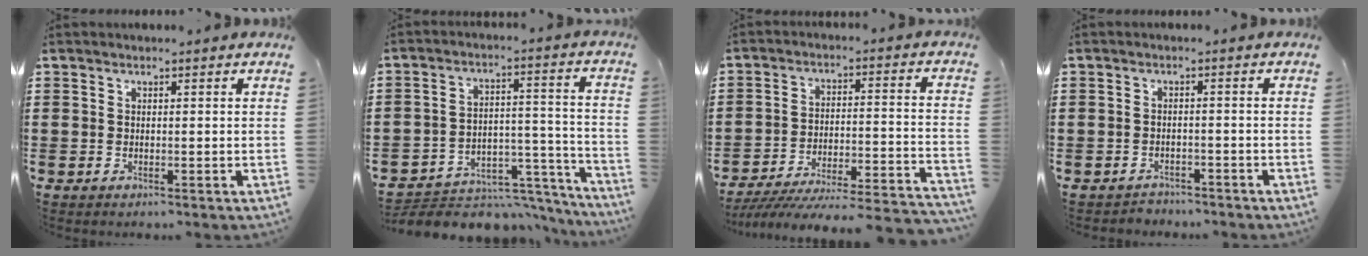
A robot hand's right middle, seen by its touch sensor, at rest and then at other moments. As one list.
[{"total": 5.3, "force": [-4.7, 2.2, 1.2], "torque": [-0.023, 0.014, -0.091]}, {"total": 5.7, "force": [-5.2, 0.1, 2.2], "torque": [-0.040, -0.016, -0.106]}, {"total": 1.9, "force": [-1.8, 0.4, -0.3], "torque": [-0.003, -0.001, -0.042]}]